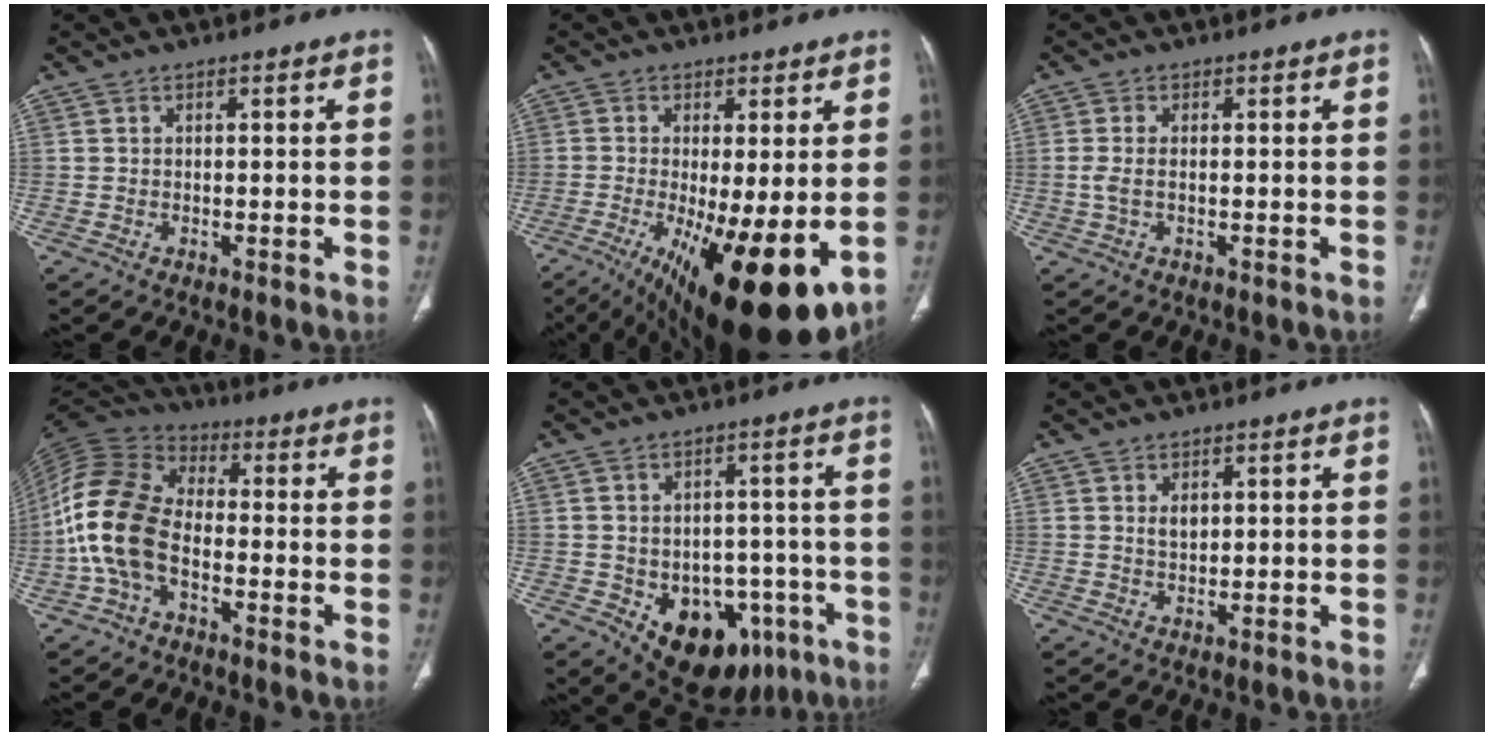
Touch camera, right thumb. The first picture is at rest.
{"total": 19.0, "force": [-5.8, 6.1, 17.0], "torque": [-0.249, -0.032, -0.071]}
{"total": 2.4, "force": [-0.2, 1.0, 2.2], "torque": [-0.063, 0.001, -0.003]}
{"total": 14.8, "force": [-3.6, 9.2, 11.0], "torque": [-0.233, 0.036, -0.079]}
{"total": 15.4, "force": [-6.2, 10.6, 9.2], "torque": [-0.099, 0.028, -0.069]}
{"total": 2.2, "force": [0.8, 1.4, 1.5], "torque": [-0.022, -0.005, 0.016]}